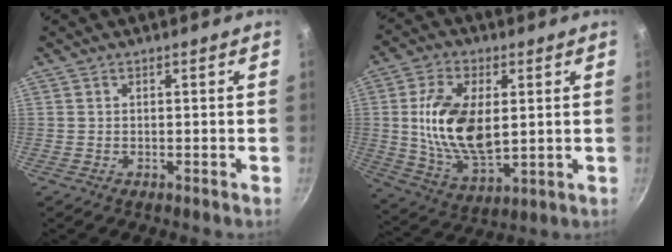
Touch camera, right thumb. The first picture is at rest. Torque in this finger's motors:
{"motor_torque": [1.65, 1.79, 1.66, 0.13, 0.49]}